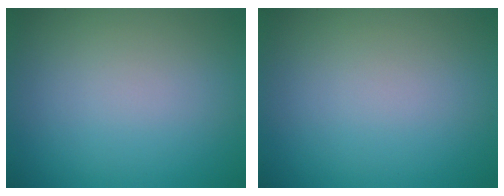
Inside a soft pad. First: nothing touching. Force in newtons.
{"total": 0.0}